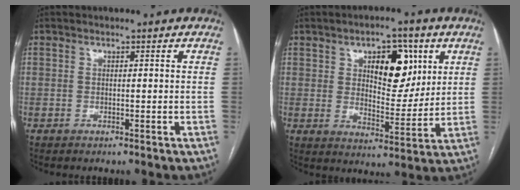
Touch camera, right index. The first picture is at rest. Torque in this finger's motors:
{"motor_torque": [0.80, 0.68, 0.31, 0.09]}